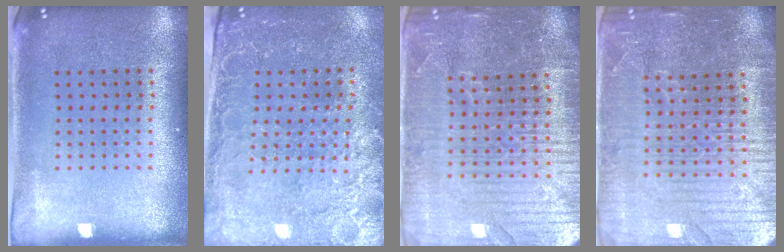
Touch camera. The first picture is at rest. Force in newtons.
{"total": 2.9, "press": 2.8, "slide": 0.8}
{"total": 5.1, "press": 4.6, "slide": 2.1}
{"total": 4.9, "press": 4.5, "slide": 1.9}